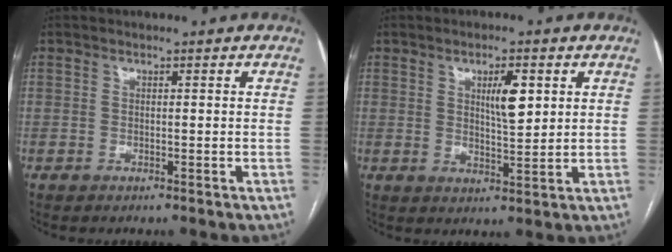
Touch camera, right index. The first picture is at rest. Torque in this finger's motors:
{"motor_torque": [0.52, 0.45, 0.13, 0.07]}